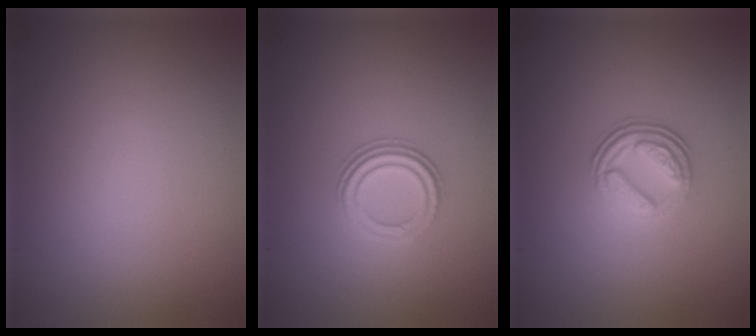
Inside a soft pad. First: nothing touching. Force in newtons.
{"total": 3.0, "press": 2.3, "slide": 1.9}
{"total": 3.6, "press": 2.5, "slide": 2.5}